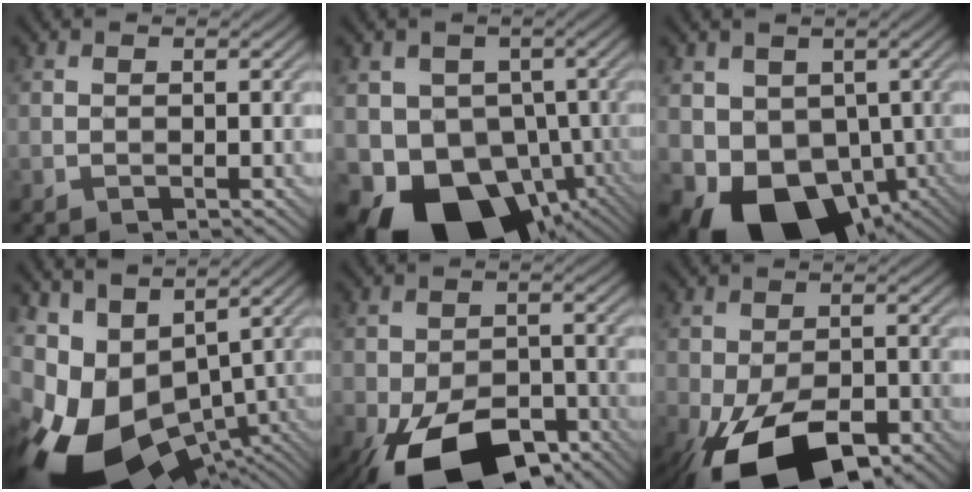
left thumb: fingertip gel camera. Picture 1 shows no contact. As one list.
[{"total": 14.4, "force": [-5.2, 11.1, 7.5], "torque": [-0.125, -0.030, -0.083]}, {"total": 11.1, "force": [-2.6, 8.5, 6.6], "torque": [-0.116, -0.037, -0.039]}, {"total": 13.7, "force": [-2.1, 8.9, 10.1], "torque": [-0.245, -0.032, -0.002]}, {"total": 15.6, "force": [-9.7, 7.7, 9.5], "torque": [-0.168, -0.046, -0.159]}, {"total": 15.0, "force": [-7.9, 7.2, 10.4], "torque": [-0.191, -0.036, -0.129]}]